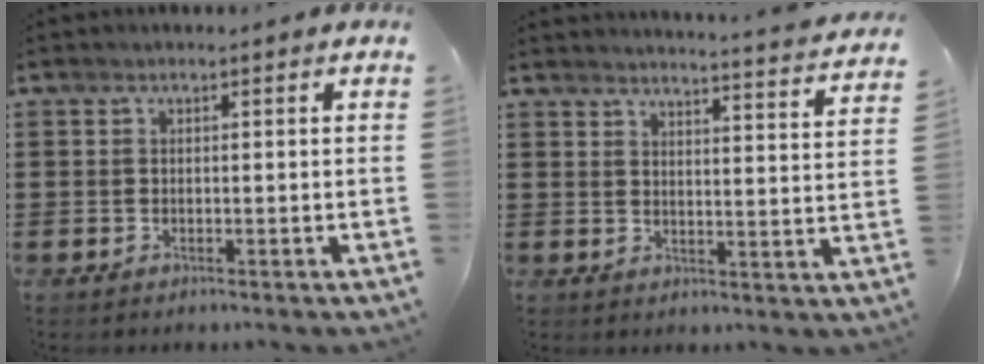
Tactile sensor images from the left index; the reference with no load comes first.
{"total": 3.4, "force": [3.3, -0.8, 0.5], "torque": [-0.017, -0.035, 0.051]}